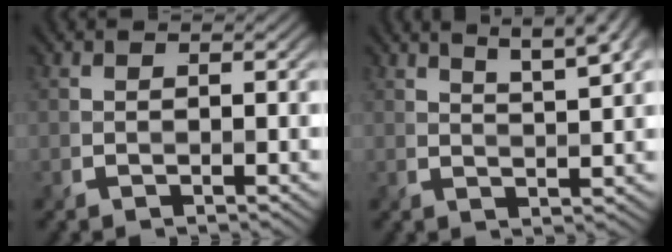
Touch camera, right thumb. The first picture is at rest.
{"total": 7.5, "force": [4.9, 1.7, 5.4], "torque": [-0.080, 0.011, 0.066]}